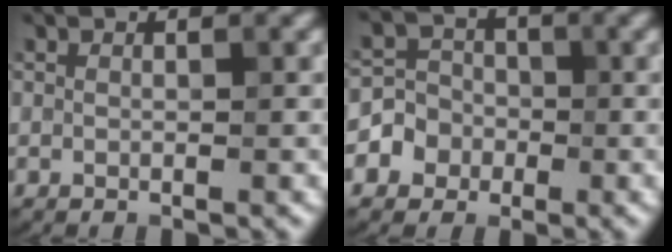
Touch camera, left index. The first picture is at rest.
{"total": 3.6, "force": [-1.3, 3.4, 0.4], "torque": [0.024, 0.006, -0.036]}